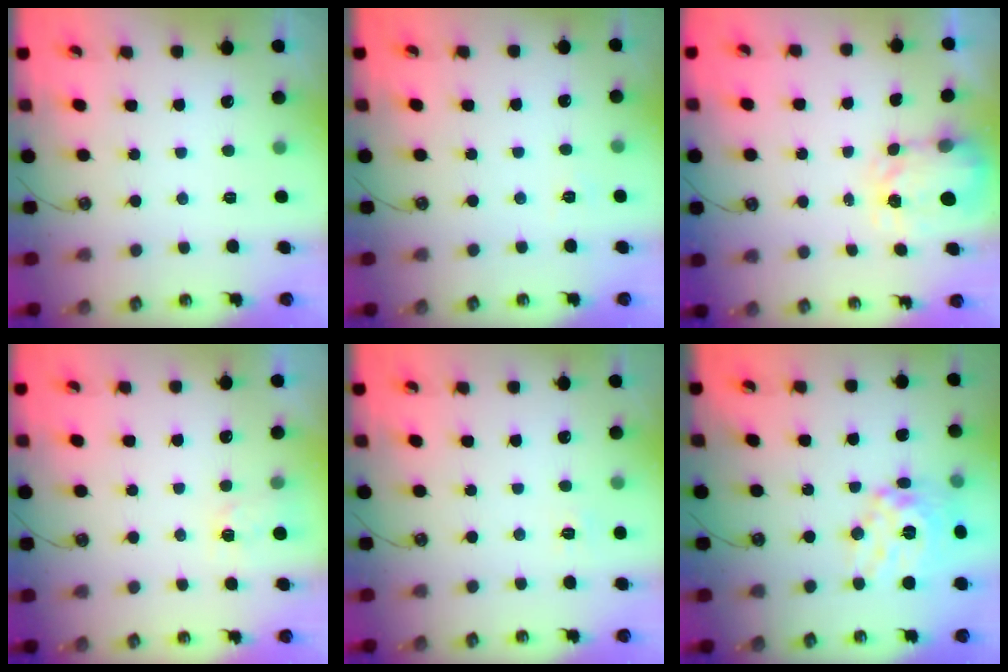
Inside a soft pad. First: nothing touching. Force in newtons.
{"total": 2.6, "press": 2.6, "slide": 0.3}
{"total": 3.6, "press": 3.6, "slide": 0.5}
{"total": 2.9, "press": 2.9, "slide": 0.5}
{"total": 4.4, "press": 4.3, "slide": 0.5}
{"total": 16.3, "press": 16.2, "slide": 1.5}